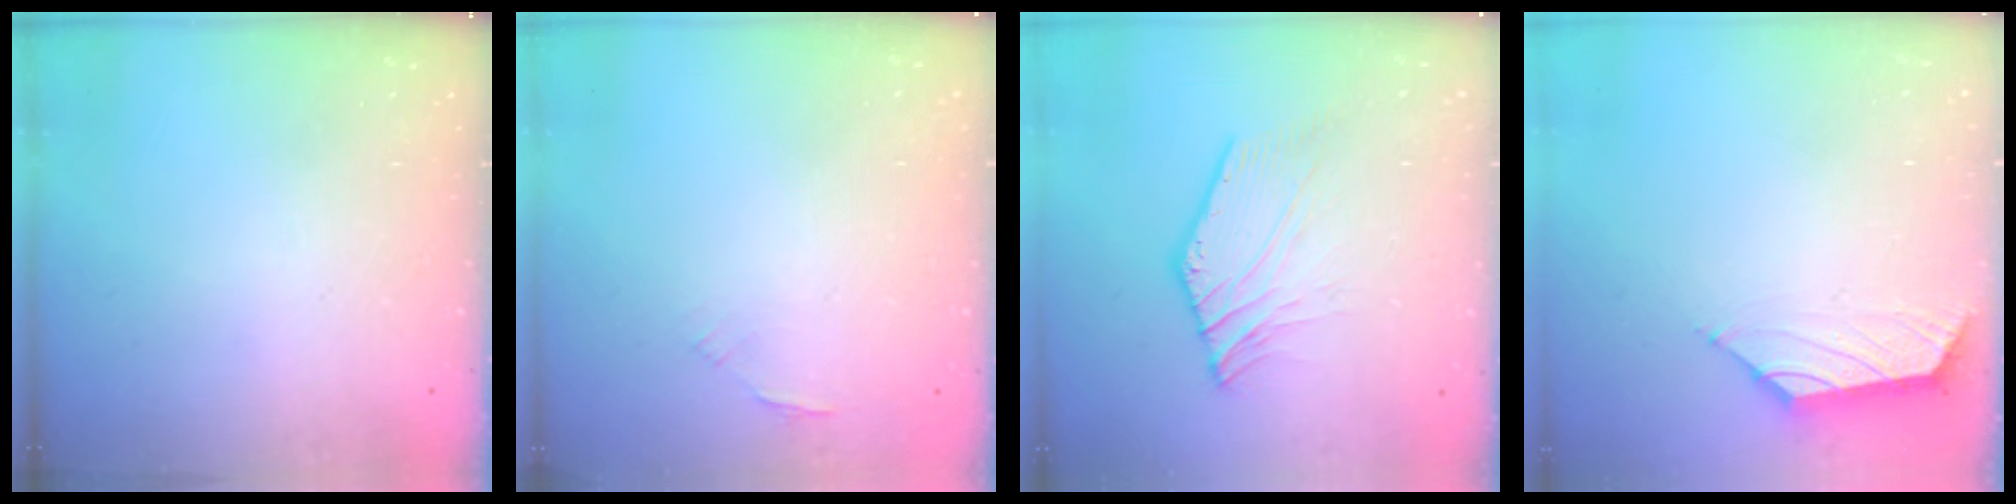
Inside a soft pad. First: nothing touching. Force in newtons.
{"total": 1.1, "press": 1.0, "slide": 0.5}
{"total": 6.4, "press": 6.3, "slide": 1.3}
{"total": 1.5, "press": 1.4, "slide": 0.6}